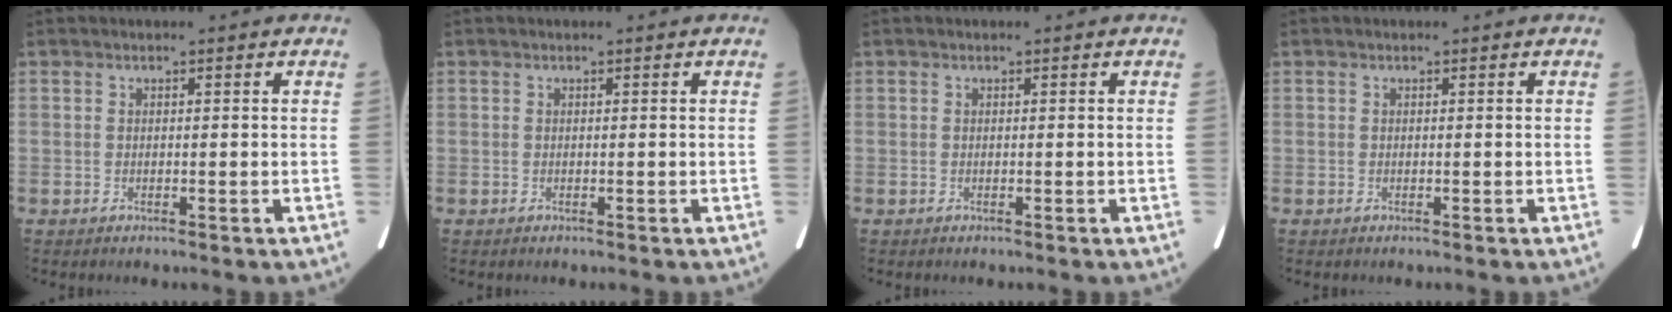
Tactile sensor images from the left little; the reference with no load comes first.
{"total": 0.0}
{"total": 0.0}
{"total": 0.0}